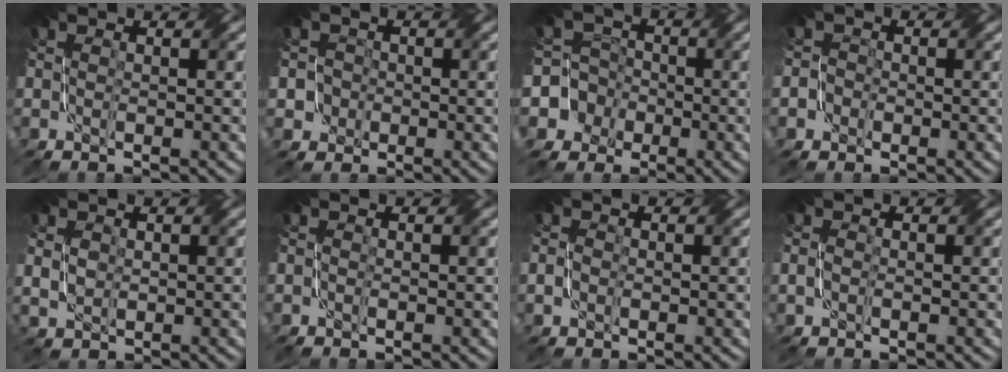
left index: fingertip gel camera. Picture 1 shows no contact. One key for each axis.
{"total": 2.8, "fx": -0.7, "fy": 2.6, "fz": 0.7, "tx": 0.002, "ty": 0.018, "tz": -0.023}
{"total": 8.1, "fx": -2.8, "fy": 7.5, "fz": 1.1, "tx": -0.037, "ty": 0.020, "tz": -0.080}
{"total": 2.2, "fx": -0.7, "fy": 2.0, "fz": 0.7, "tx": 0.009, "ty": 0.015, "tz": -0.038}
{"total": 1.6, "fx": 0.4, "fy": 1.1, "fz": 1.0, "tx": -0.039, "ty": 0.003, "tz": 0.020}
{"total": 0.0}
{"total": 0.9, "fx": -0.7, "fy": 0.4, "fz": 0.4, "tx": -0.007, "ty": 0.000, "tz": -0.017}
{"total": 0.8, "fx": -0.6, "fy": 0.2, "fz": 0.5, "tx": -0.010, "ty": 0.001, "tz": -0.013}